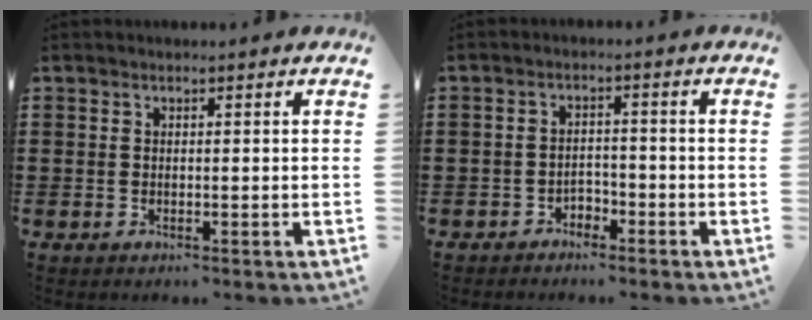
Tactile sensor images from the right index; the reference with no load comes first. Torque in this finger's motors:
{"motor_torque": [0.28, -0.12, 0.11, 0.00]}